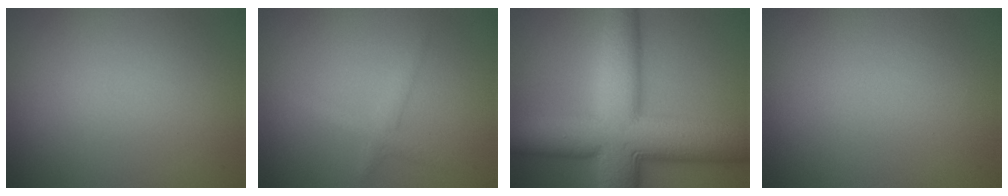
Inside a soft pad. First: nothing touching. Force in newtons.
{"total": 1.7, "press": 1.7, "slide": 0.0}
{"total": 13.6, "press": 13.6, "slide": 0.4}
{"total": 0.0}